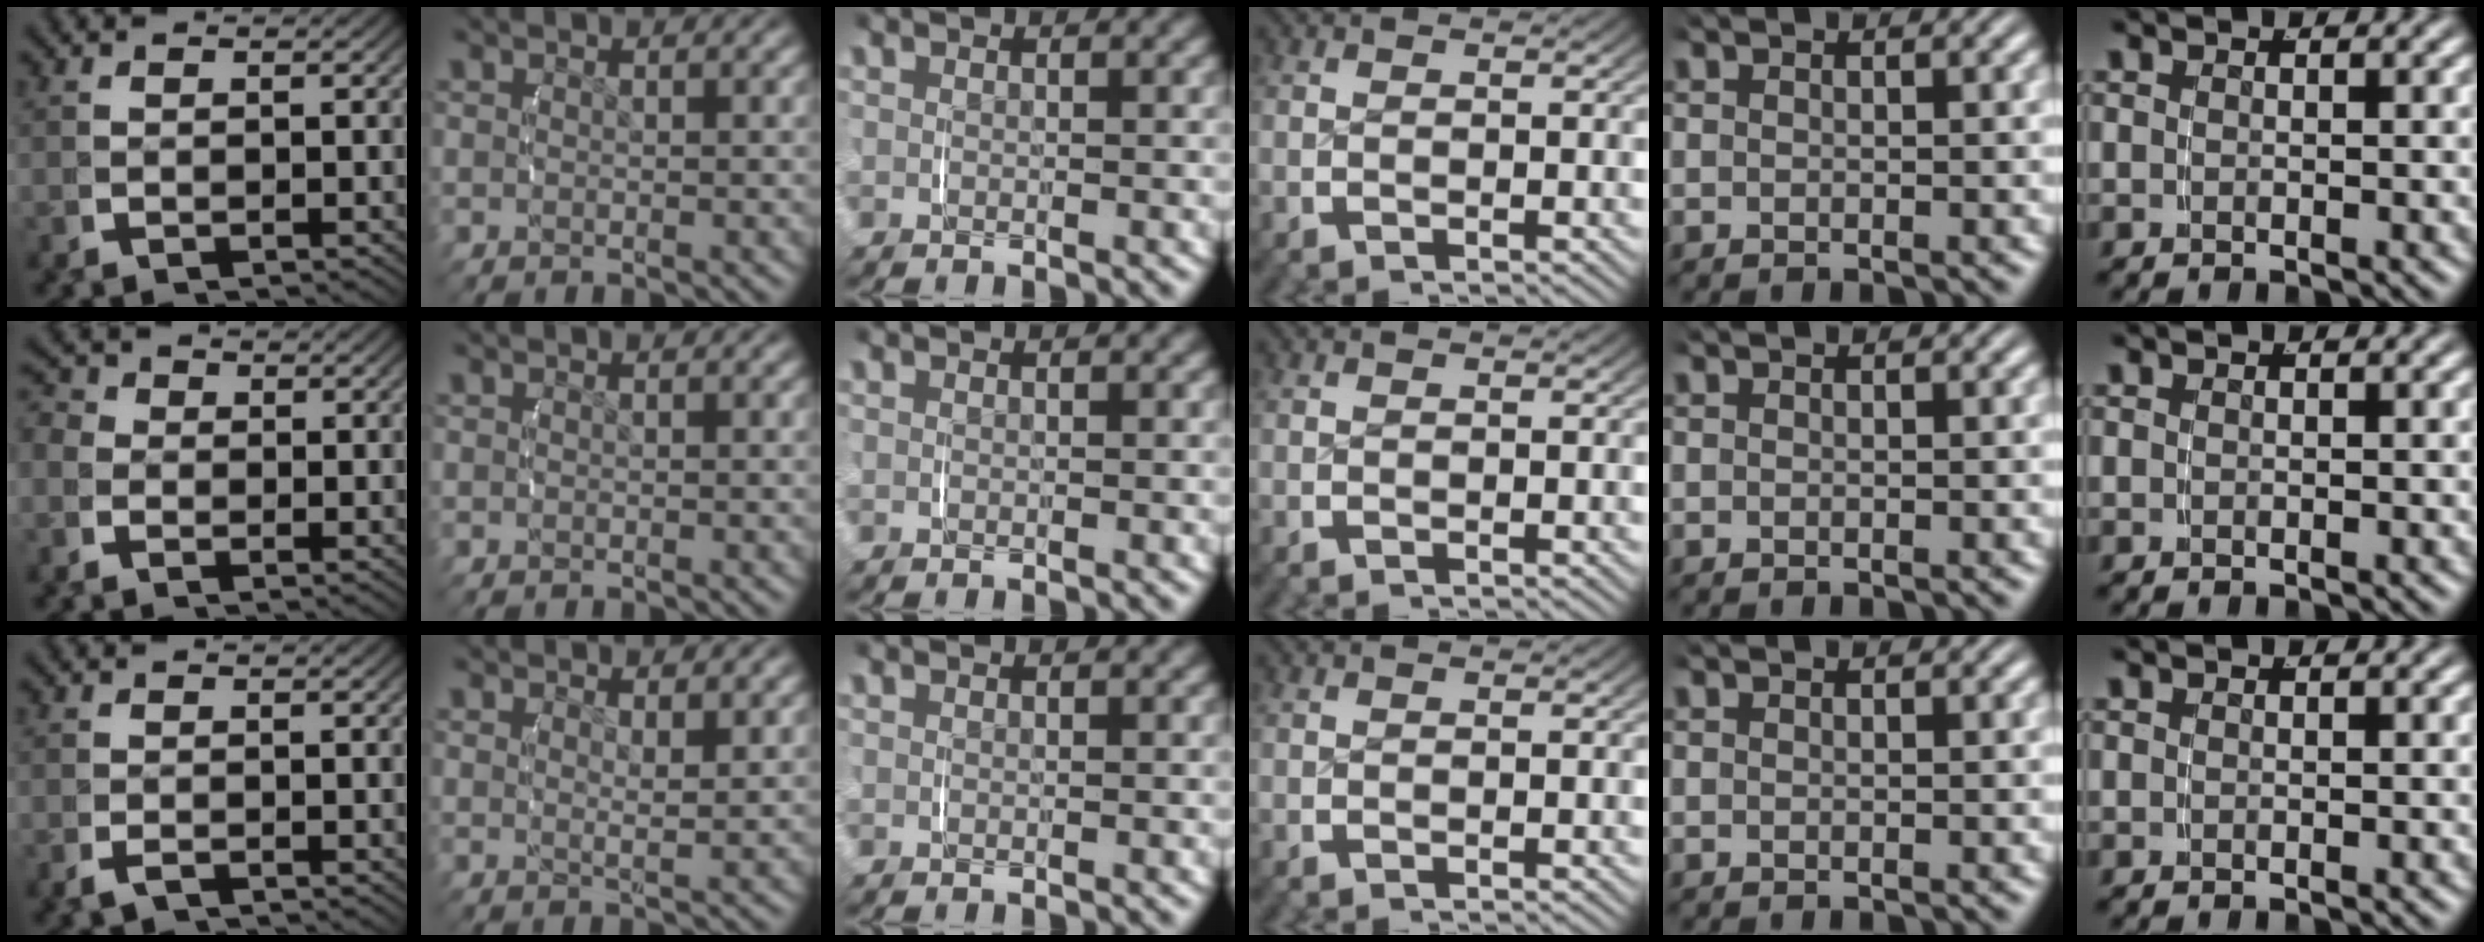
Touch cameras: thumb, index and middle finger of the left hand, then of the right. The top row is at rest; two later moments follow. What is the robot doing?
{"motion": "lift_and_place", "object": "toothpaste"}